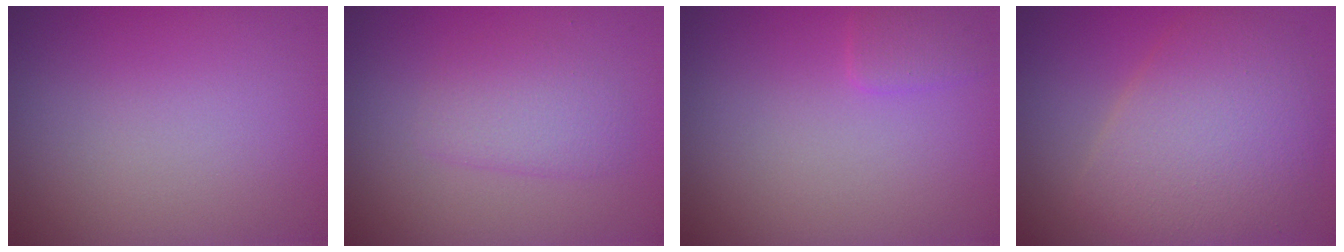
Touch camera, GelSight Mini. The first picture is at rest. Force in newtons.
{"total": 2.2, "press": 2.2, "slide": 0.1}
{"total": 1.2, "press": 1.2, "slide": 0.1}
{"total": 6.7, "press": 6.7, "slide": 0.1}